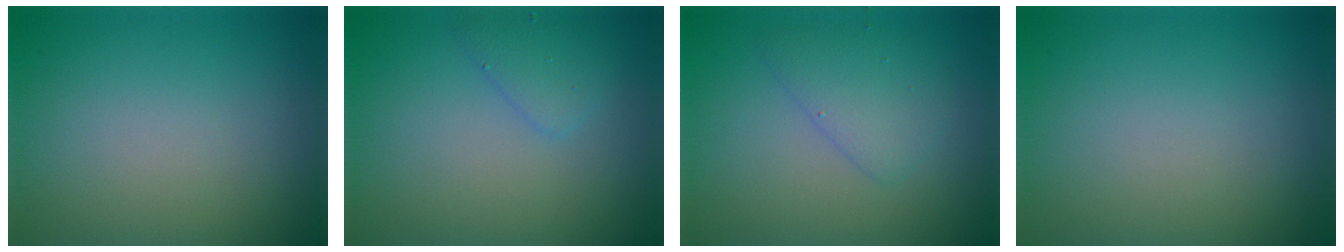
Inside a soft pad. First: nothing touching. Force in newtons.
{"total": 1.9, "press": 1.9, "slide": 0.0}
{"total": 2.8, "press": 2.8, "slide": 0.1}
{"total": 0.0}